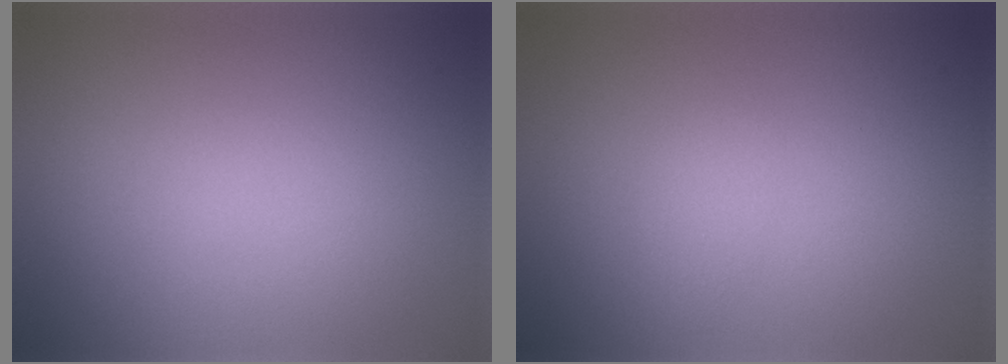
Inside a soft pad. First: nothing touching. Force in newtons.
{"total": 1.0, "press": 1.0, "slide": 0.1}